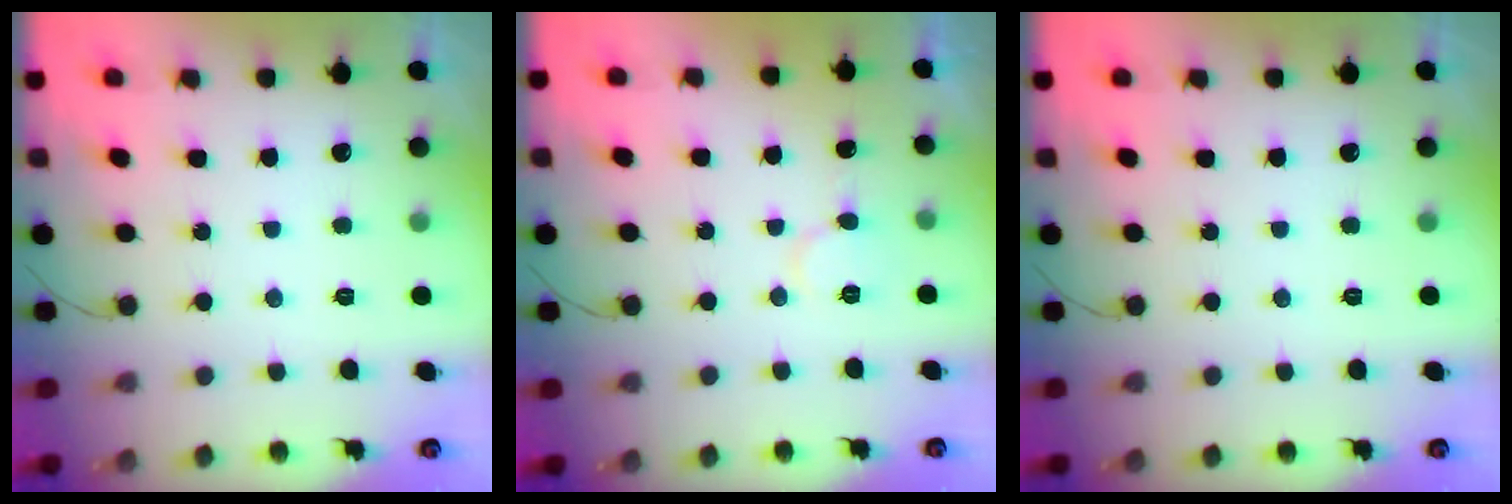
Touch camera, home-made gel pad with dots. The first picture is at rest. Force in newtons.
{"total": 6.3, "press": 6.2, "slide": 0.6}
{"total": 0.0}